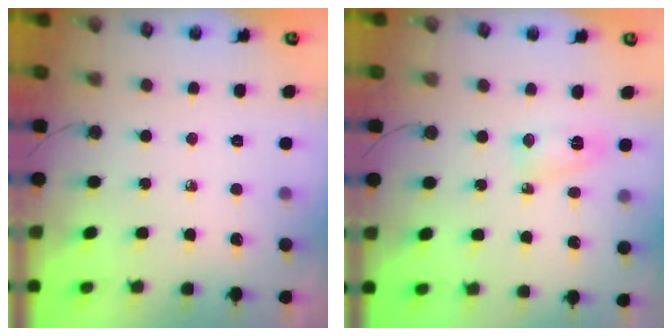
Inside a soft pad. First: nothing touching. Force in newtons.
{"total": 4.7, "press": 4.6, "slide": 0.9}